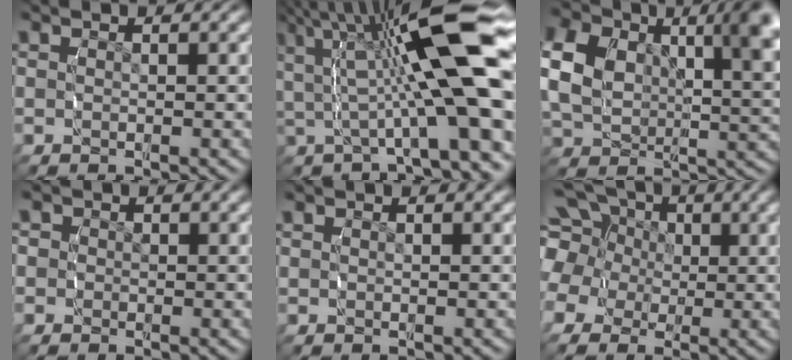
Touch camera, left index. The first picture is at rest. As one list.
[{"total": 9.3, "force": [1.2, 3.1, 8.7], "torque": [-0.126, 0.027, 0.011]}, {"total": 9.0, "force": [2.1, 6.3, 6.0], "torque": [-0.105, -0.005, 0.035]}, {"total": 1.8, "force": [-0.2, 1.8, -0.3], "torque": [0.009, -0.001, -0.010]}, {"total": 0.0}, {"total": 10.8, "force": [2.5, 9.5, 4.6], "torque": [-0.087, -0.001, 0.025]}]